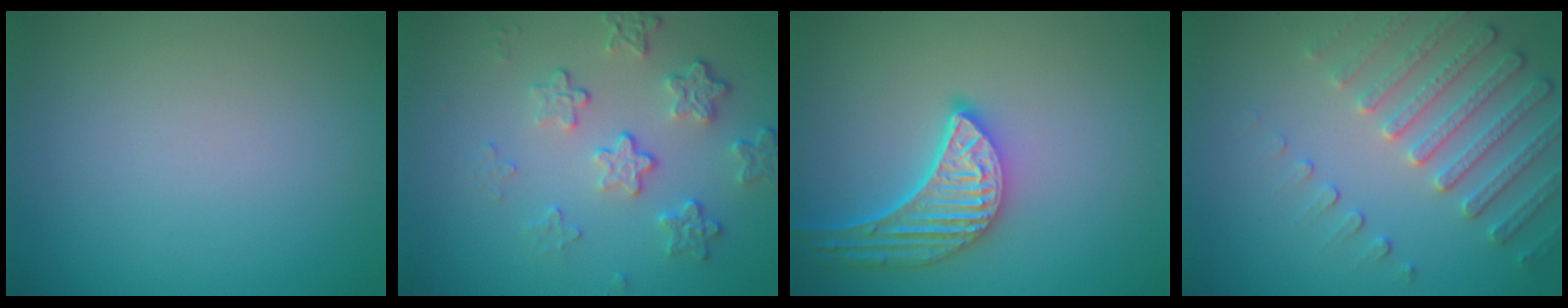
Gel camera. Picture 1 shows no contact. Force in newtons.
{"total": 4.2, "press": 3.1, "slide": 2.9}
{"total": 5.2, "press": 4.3, "slide": 3.0}
{"total": 4.7, "press": 3.7, "slide": 2.9}